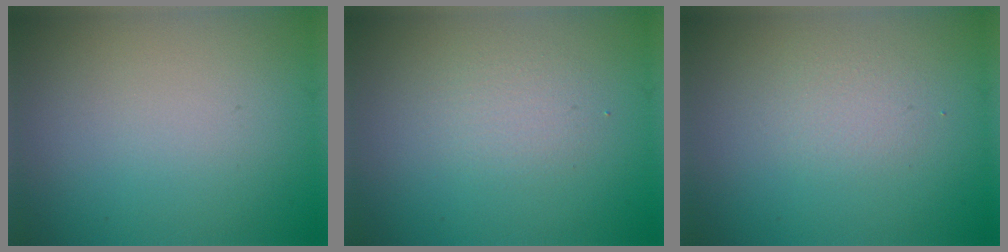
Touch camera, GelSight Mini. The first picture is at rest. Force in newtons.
{"total": 1.6, "press": 1.6, "slide": 0.1}
{"total": 1.4, "press": 1.4, "slide": 0.0}